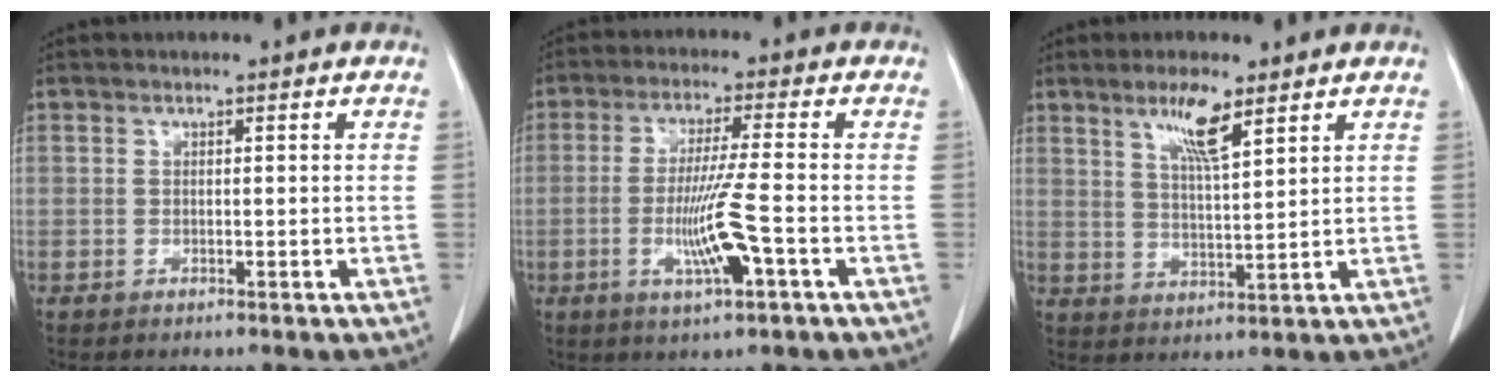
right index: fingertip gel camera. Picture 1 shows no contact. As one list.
[{"total": 8.7, "force": [-2.7, -0.3, 8.3], "torque": [-0.159, -0.012, -0.048]}, {"total": 6.4, "force": [4.0, 0.7, 5.0], "torque": [-0.095, -0.003, 0.073]}]